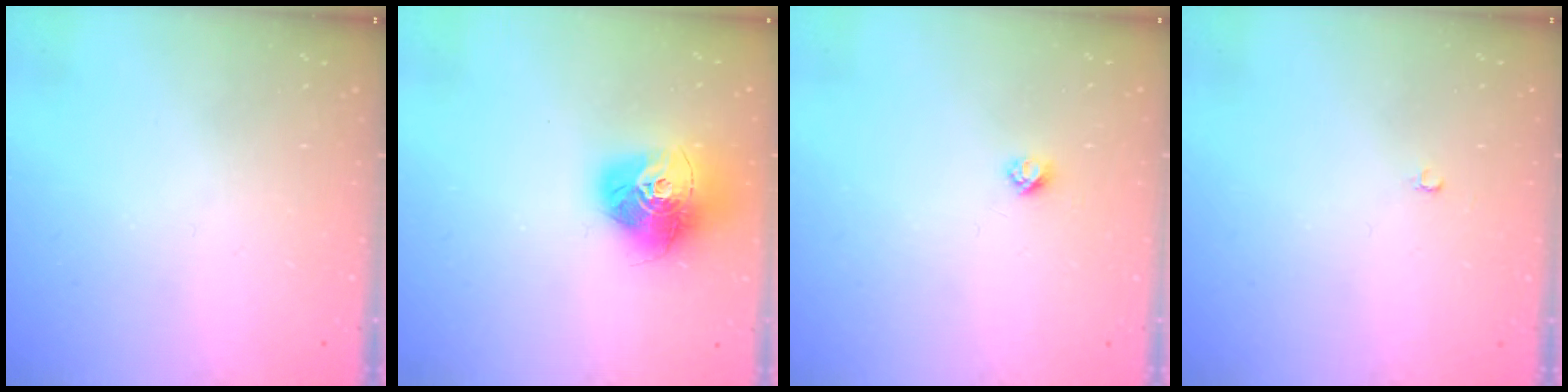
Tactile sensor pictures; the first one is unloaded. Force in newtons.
{"total": 17.0, "press": 16.9, "slide": 1.5}
{"total": 2.7, "press": 2.6, "slide": 0.3}
{"total": 2.1, "press": 2.1, "slide": 0.2}